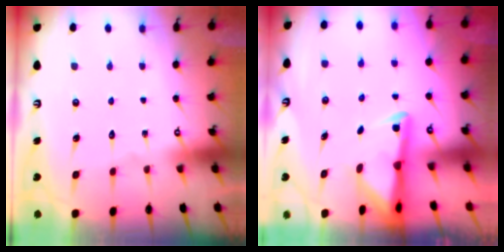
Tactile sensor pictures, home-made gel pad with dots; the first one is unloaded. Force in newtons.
{"total": 3.0, "press": 3.0, "slide": 0.6}